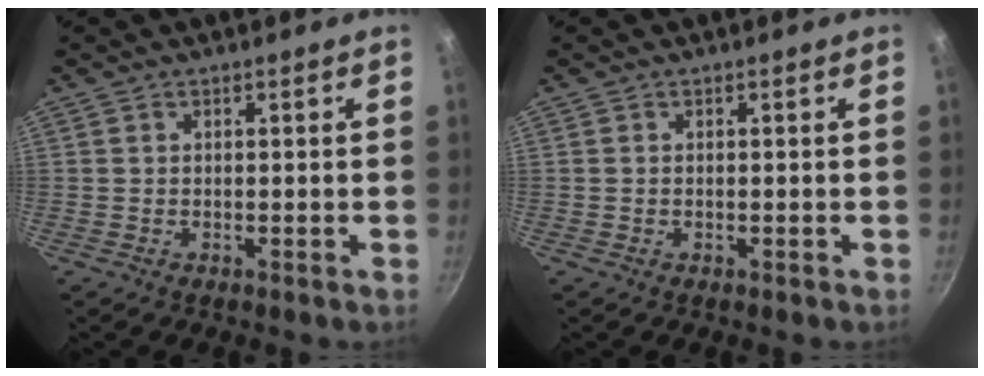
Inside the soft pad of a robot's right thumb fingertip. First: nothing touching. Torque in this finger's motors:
{"motor_torque": [-0.23, -0.17, -0.33, -0.01, -0.04]}